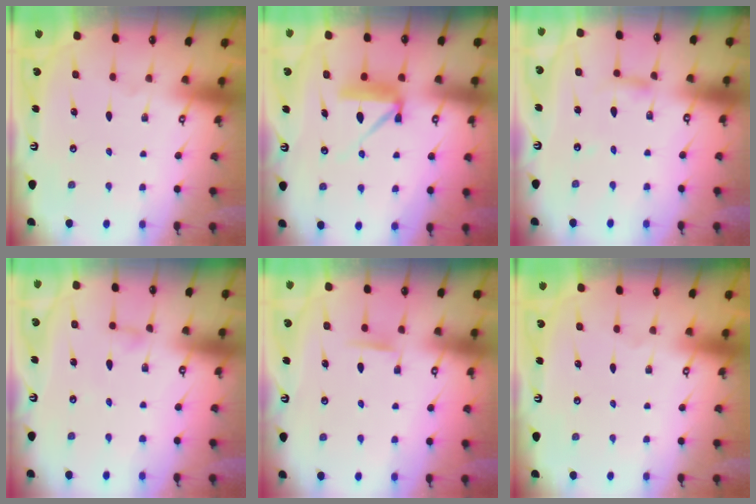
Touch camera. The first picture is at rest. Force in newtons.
{"total": 9.0, "press": 9.0, "slide": 0.6}
{"total": 3.8, "press": 3.8, "slide": 0.4}
{"total": 2.3, "press": 2.3, "slide": 0.2}
{"total": 4.5, "press": 4.4, "slide": 0.6}
{"total": 0.0}